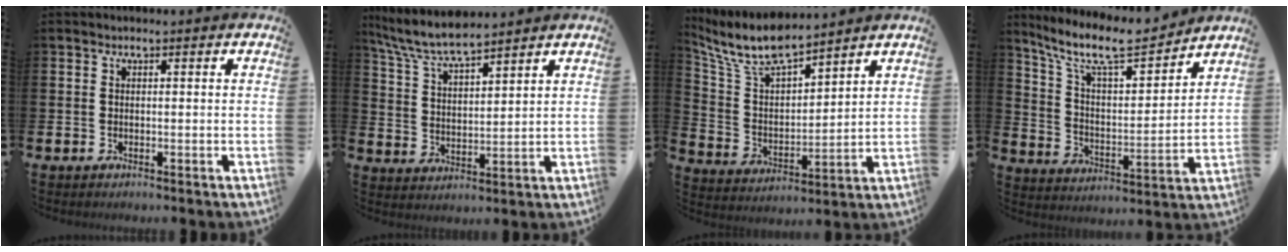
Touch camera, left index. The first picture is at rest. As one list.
[{"total": 7.0, "force": [6.6, 0.7, 2.4], "torque": [-0.075, -0.029, 0.119]}, {"total": 8.9, "force": [8.1, 1.6, 3.2], "torque": [-0.102, -0.040, 0.147]}, {"total": 10.5, "force": [9.1, 2.3, 4.7], "torque": [-0.122, -0.053, 0.158]}]